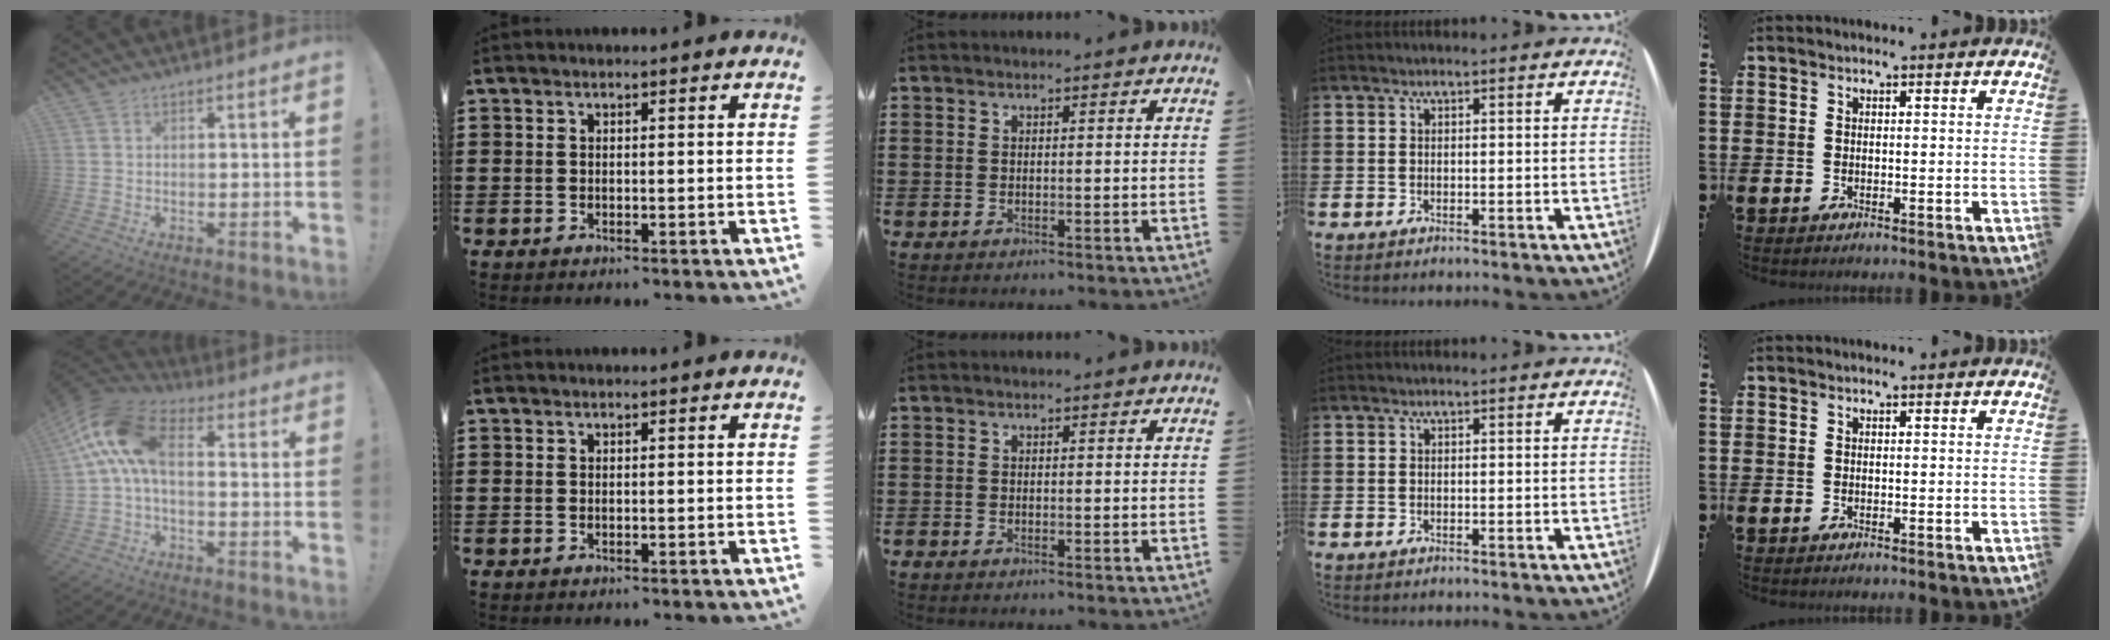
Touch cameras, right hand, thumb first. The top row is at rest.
{"thumb": {"total": 12.7, "force": [1.8, 6.5, 10.7], "torque": [-0.216, 0.011, 0.037]}}